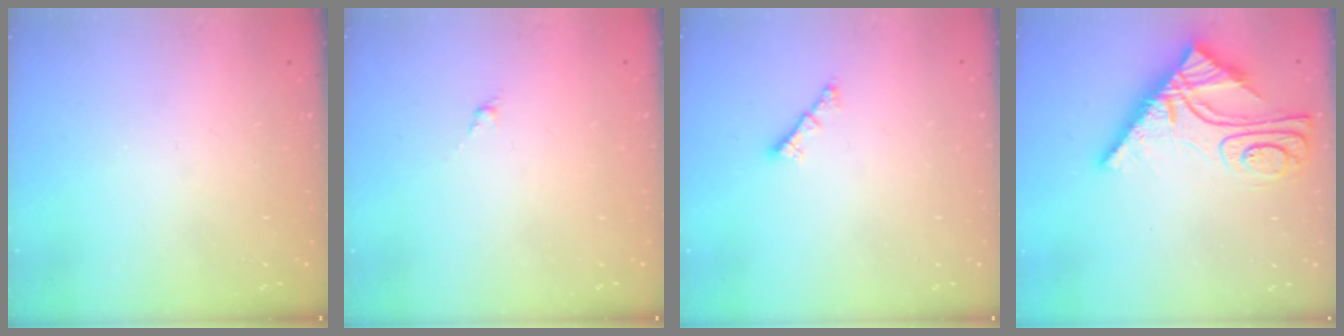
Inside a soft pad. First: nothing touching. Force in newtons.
{"total": 0.0}
{"total": 0.8, "press": 0.7, "slide": 0.4}
{"total": 13.8, "press": 13.7, "slide": 1.7}